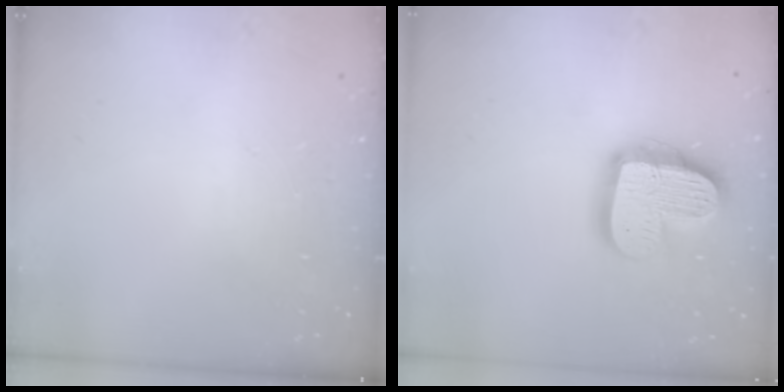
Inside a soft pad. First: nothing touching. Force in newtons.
{"total": 18.7, "press": 18.7, "slide": 1.5}